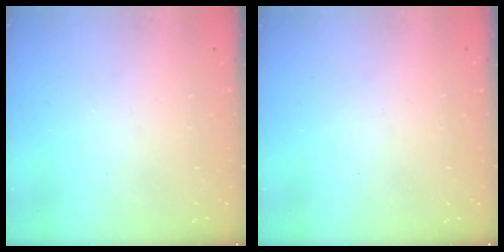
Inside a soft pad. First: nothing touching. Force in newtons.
{"total": 0.0}